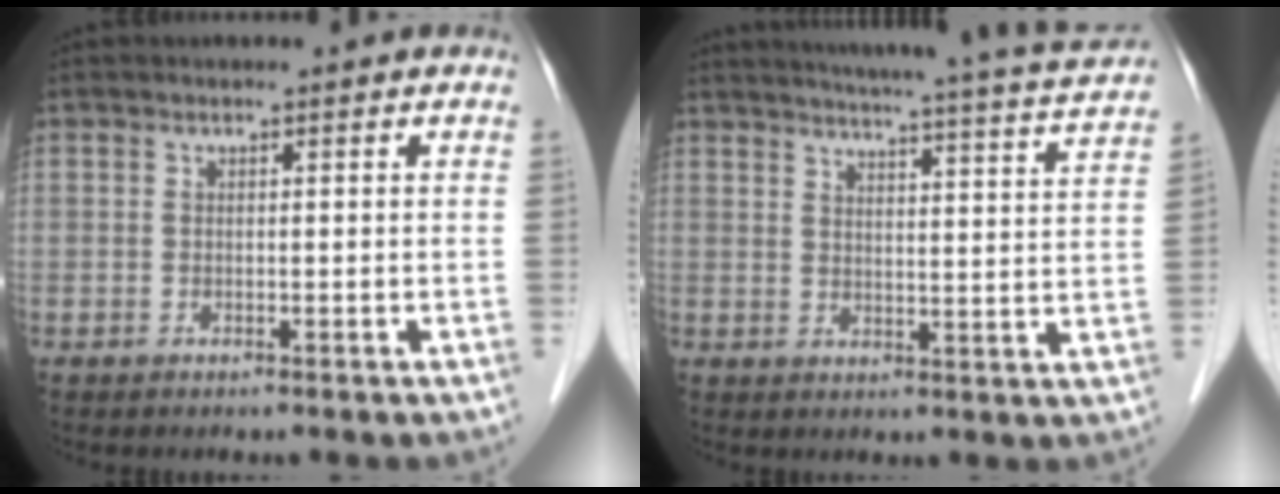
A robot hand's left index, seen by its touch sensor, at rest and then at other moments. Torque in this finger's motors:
{"motor_torque": [0.33, -0.36, 0.18, 0.10]}